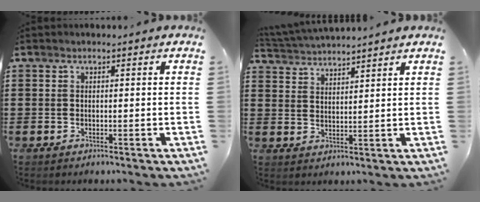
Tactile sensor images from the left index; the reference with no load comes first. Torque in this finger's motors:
{"motor_torque": [0.00, -0.04, 0.44, 0.13]}